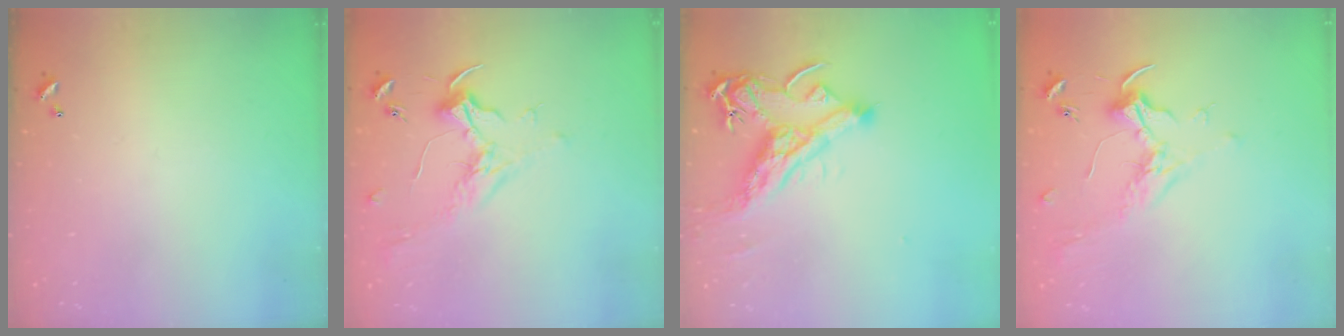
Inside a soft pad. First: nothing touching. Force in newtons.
{"total": 1.9, "press": 1.7, "slide": 0.7}
{"total": 9.5, "press": 9.3, "slide": 1.6}
{"total": 1.8, "press": 1.6, "slide": 0.9}